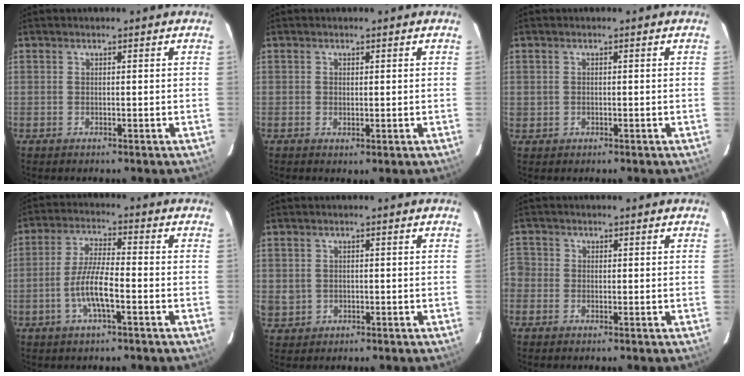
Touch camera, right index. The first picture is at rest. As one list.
[{"total": 0.7, "force": [0.2, 0.6, 0.3], "torque": [-0.008, 0.000, 0.002]}, {"total": 1.2, "force": [-0.1, 1.2, 0.2], "torque": [-0.003, 0.001, 0.001]}, {"total": 7.6, "force": [-2.8, 1.3, 6.9], "torque": [-0.141, 0.003, -0.055]}, {"total": 4.0, "force": [-0.2, 3.8, 1.2], "torque": [-0.029, 0.003, 0.007]}, {"total": 3.2, "force": [-1.2, 2.9, 0.6], "torque": [-0.016, 0.002, -0.031]}]